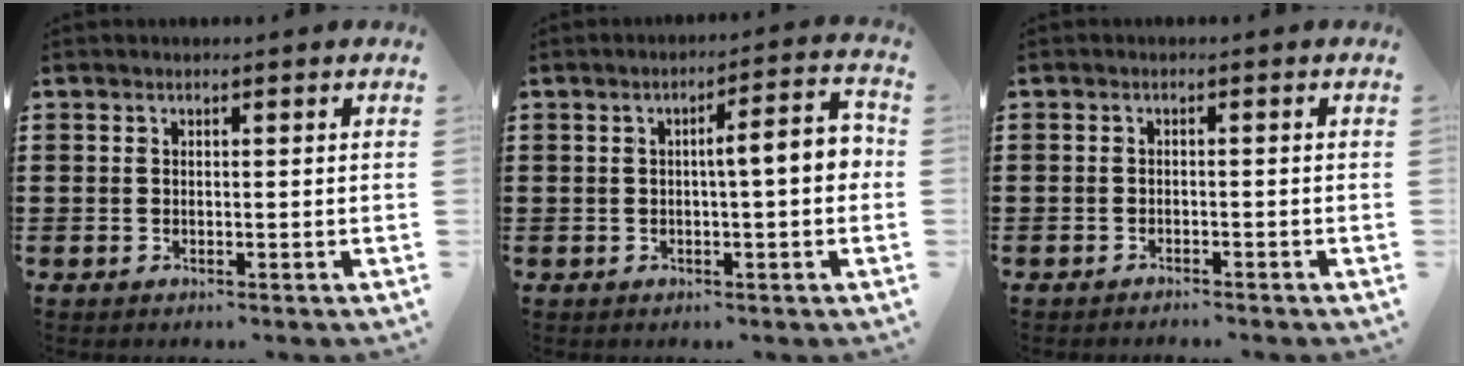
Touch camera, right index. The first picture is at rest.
{"total": 5.8, "force": [0.1, 0.8, 5.7], "torque": [-0.088, -0.002, -0.007]}
{"total": 1.0, "force": [-1.0, 0.0, 0.0], "torque": [-0.003, 0.001, -0.022]}